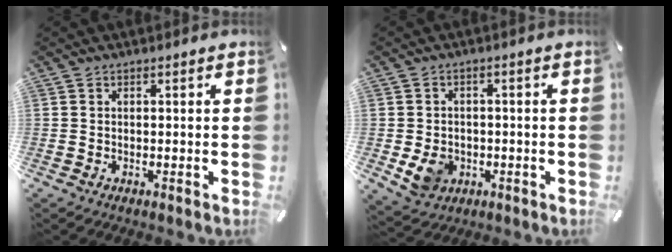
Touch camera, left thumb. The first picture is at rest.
{"total": 6.8, "force": [-1.5, 5.8, 3.1], "torque": [-0.064, 0.004, -0.028]}